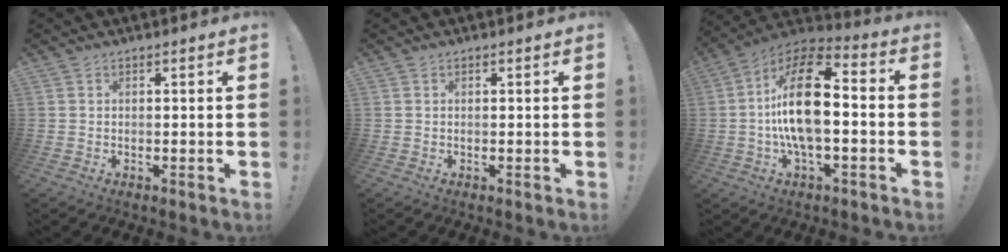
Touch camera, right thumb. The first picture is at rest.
{"total": 0.0}
{"total": 20.1, "force": [-1.0, 8.9, 18.0], "torque": [-0.325, 0.015, -0.020]}